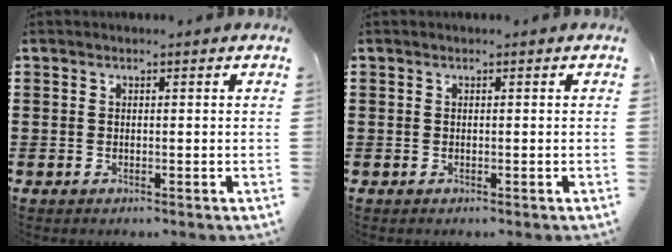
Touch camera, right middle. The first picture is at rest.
{"total": 0.0}